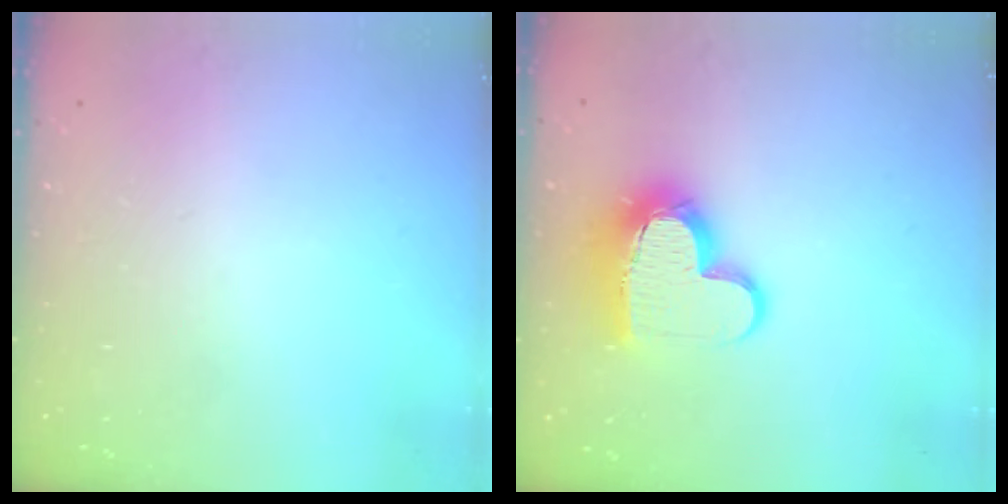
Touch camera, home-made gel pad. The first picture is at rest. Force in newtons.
{"total": 12.7, "press": 12.7, "slide": 1.4}